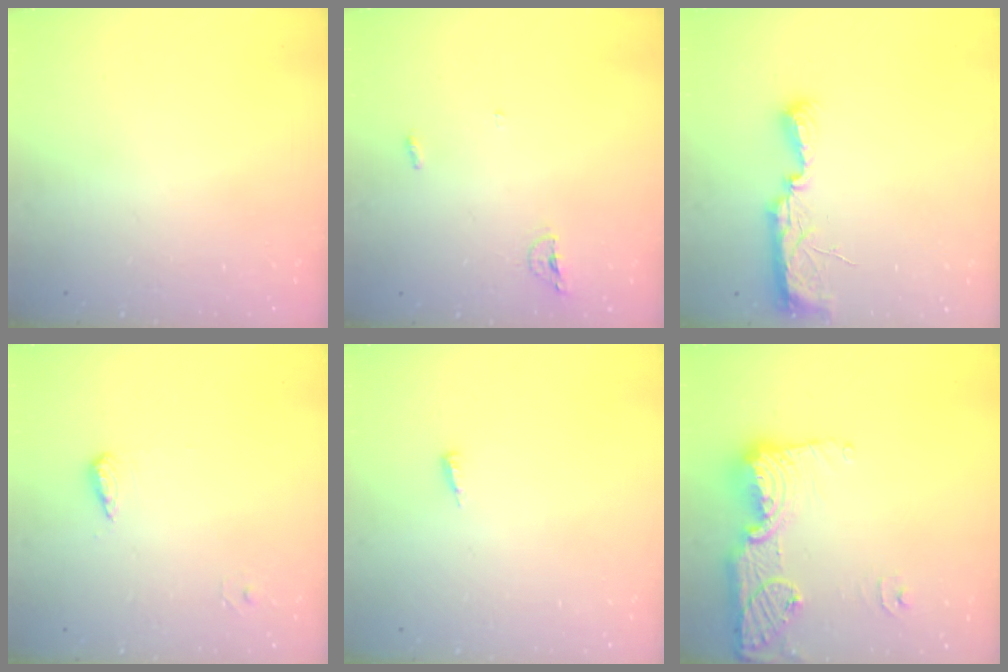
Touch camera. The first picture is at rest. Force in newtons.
{"total": 4.1, "press": 4.0, "slide": 0.9}
{"total": 10.4, "press": 8.9, "slide": 5.4}
{"total": 5.5, "press": 5.5, "slide": 1.0}
{"total": 3.4, "press": 3.3, "slide": 0.4}
{"total": 15.7, "press": 15.7, "slide": 1.4}